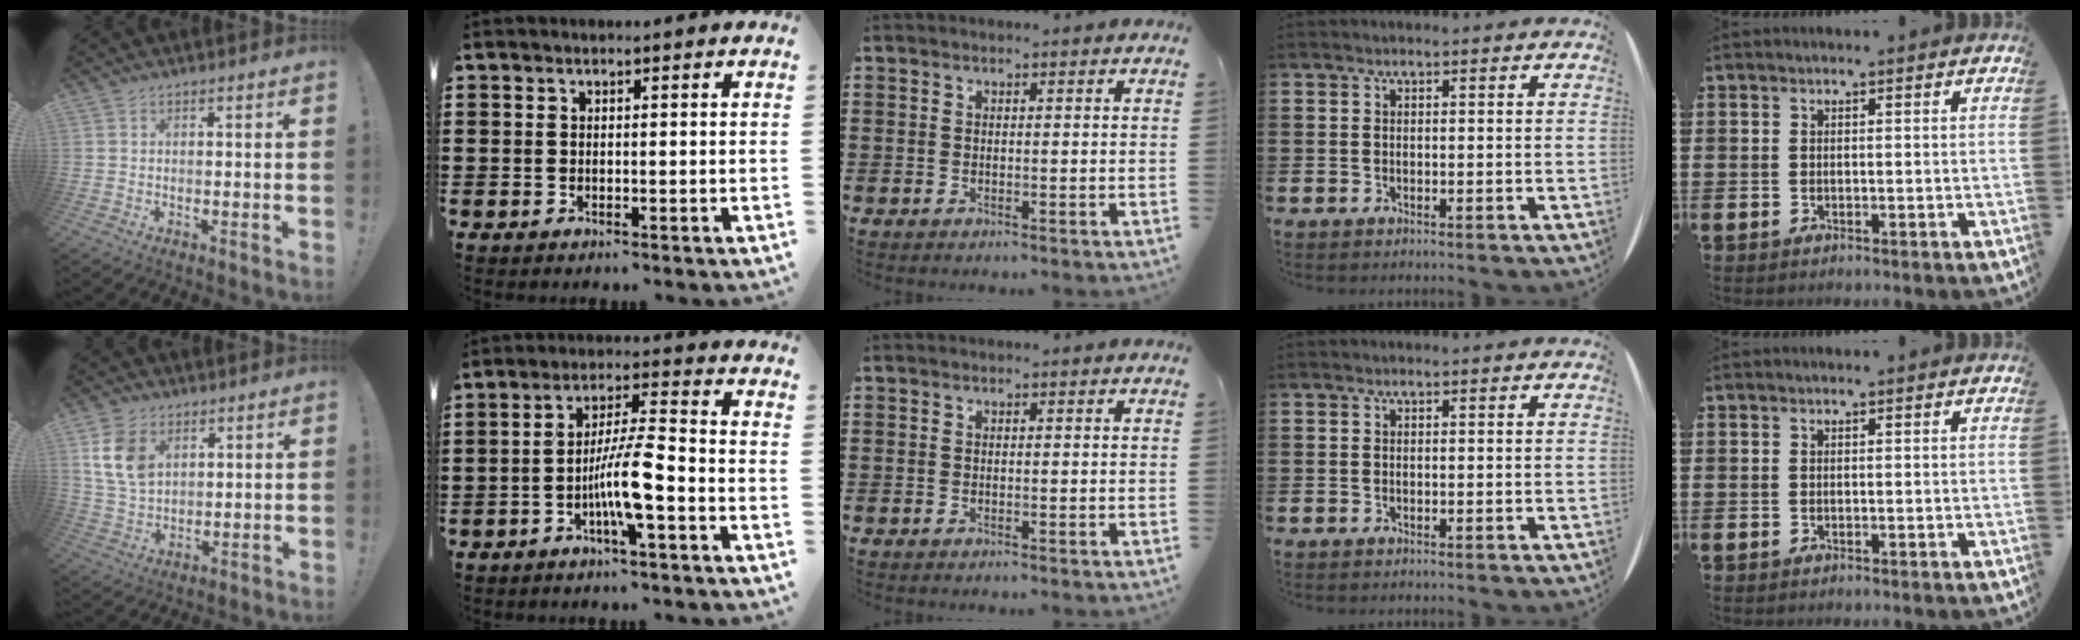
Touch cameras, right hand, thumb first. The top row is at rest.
{"thumb": {"total": 11.3, "force": [4.8, 7.9, 6.5], "torque": [-0.113, -0.008, 0.095]}, "index": {"total": 8.2, "force": [-3.2, 1.1, 7.5], "torque": [-0.146, -0.003, -0.063]}}